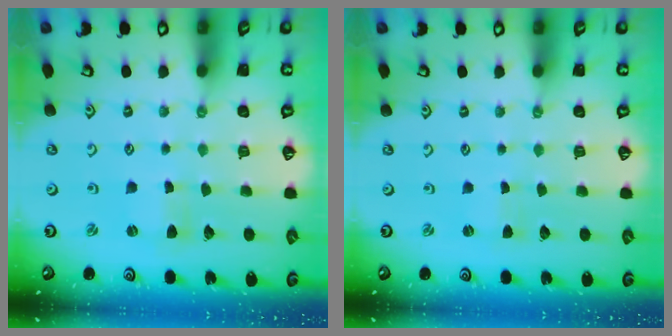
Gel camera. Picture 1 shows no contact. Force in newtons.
{"total": 0.0}